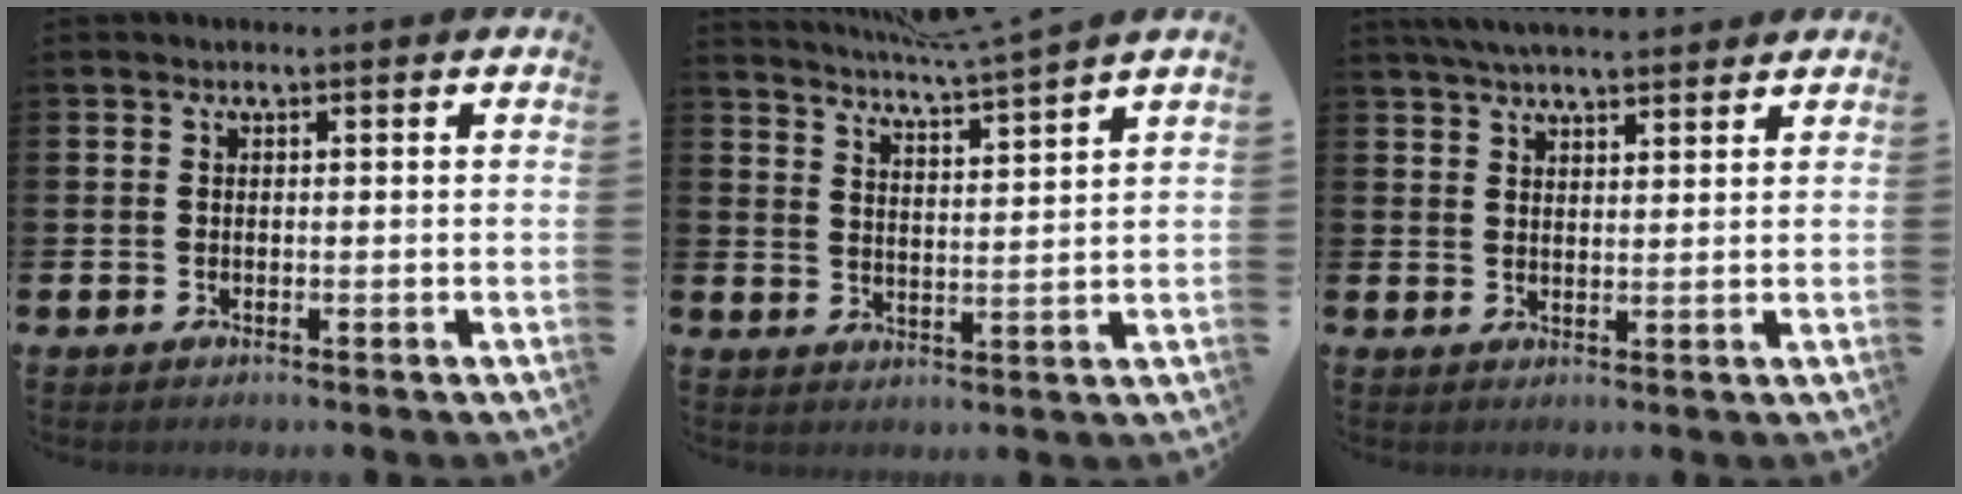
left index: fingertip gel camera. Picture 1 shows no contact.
{"total": 5.6, "force": [5.3, -0.9, 1.4], "torque": [-0.047, -0.032, 0.095]}
{"total": 4.9, "force": [4.7, 0.8, 1.3], "torque": [-0.033, -0.012, 0.086]}